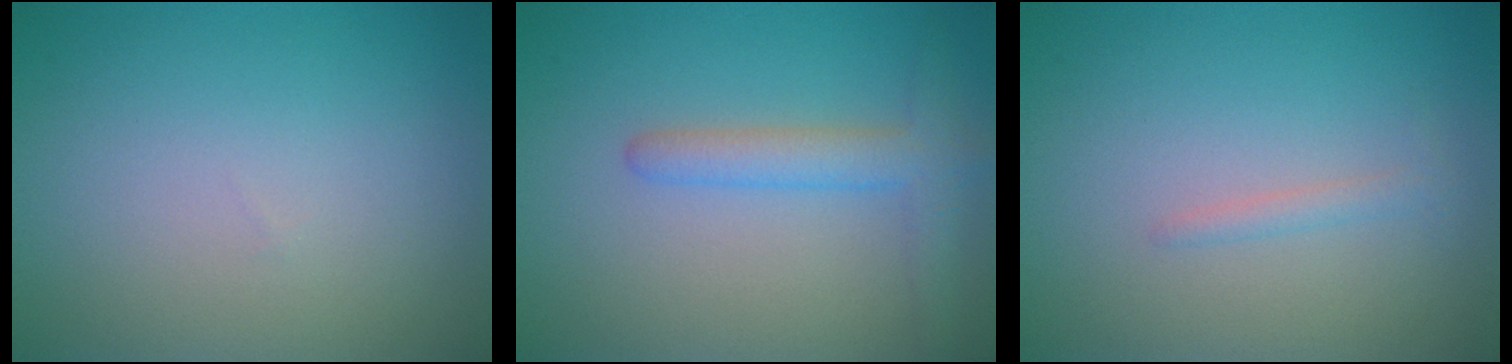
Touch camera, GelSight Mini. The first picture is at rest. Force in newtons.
{"total": 3.0, "press": 3.0, "slide": 0.2}
{"total": 1.0, "press": 1.0, "slide": 0.0}